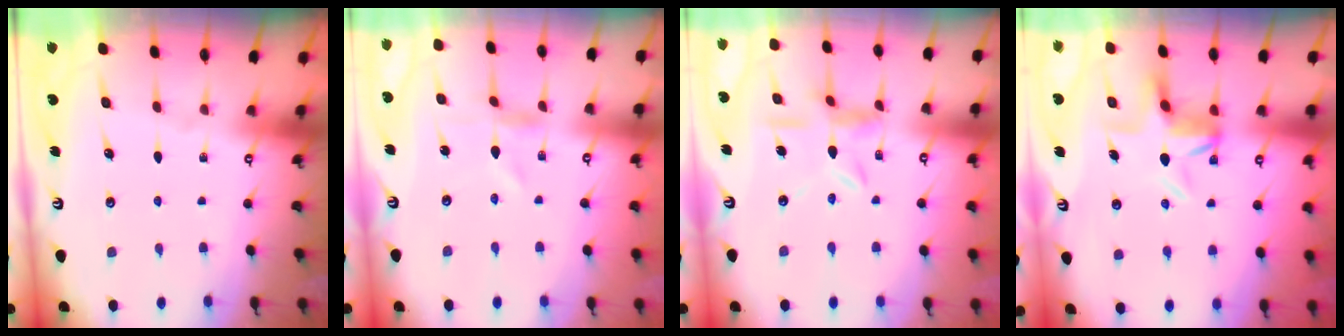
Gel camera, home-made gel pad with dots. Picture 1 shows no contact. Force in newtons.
{"total": 0.9, "press": 0.9, "slide": 0.1}
{"total": 8.7, "press": 8.6, "slide": 0.9}
{"total": 6.0, "press": 5.9, "slide": 0.9}